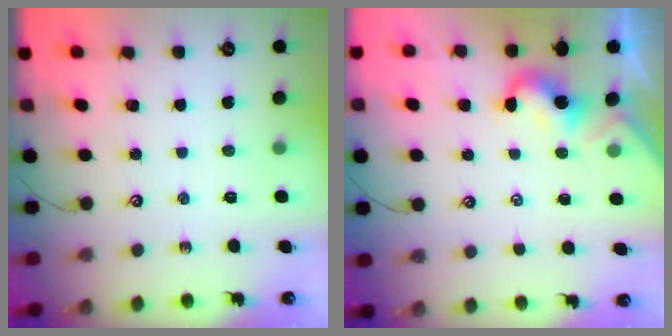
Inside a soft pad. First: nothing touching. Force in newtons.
{"total": 0.0}